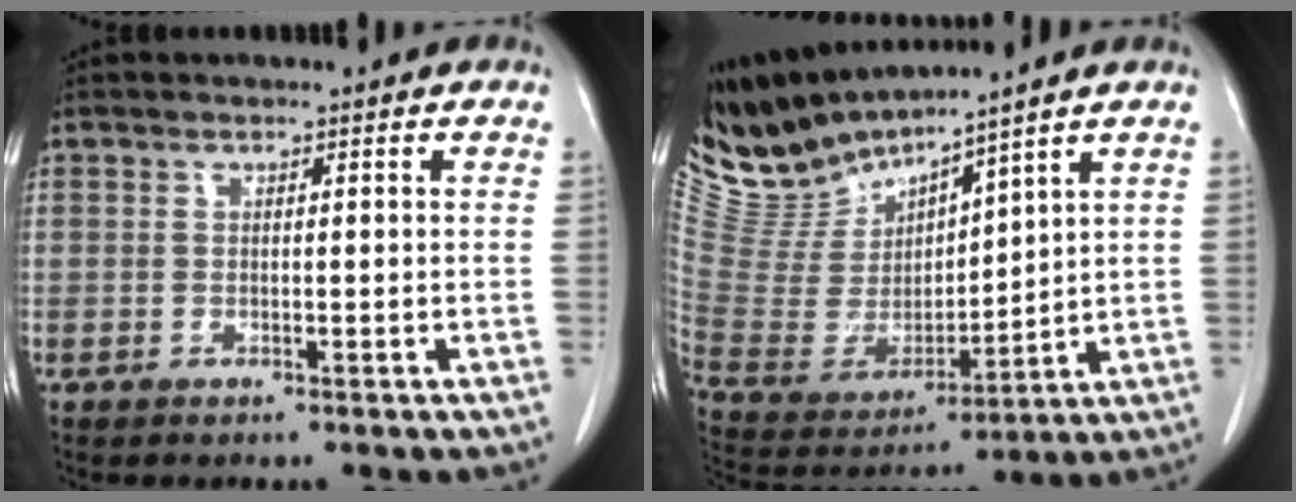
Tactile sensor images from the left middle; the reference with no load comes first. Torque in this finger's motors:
{"motor_torque": [-0.12, -0.47, -0.06, -0.04]}